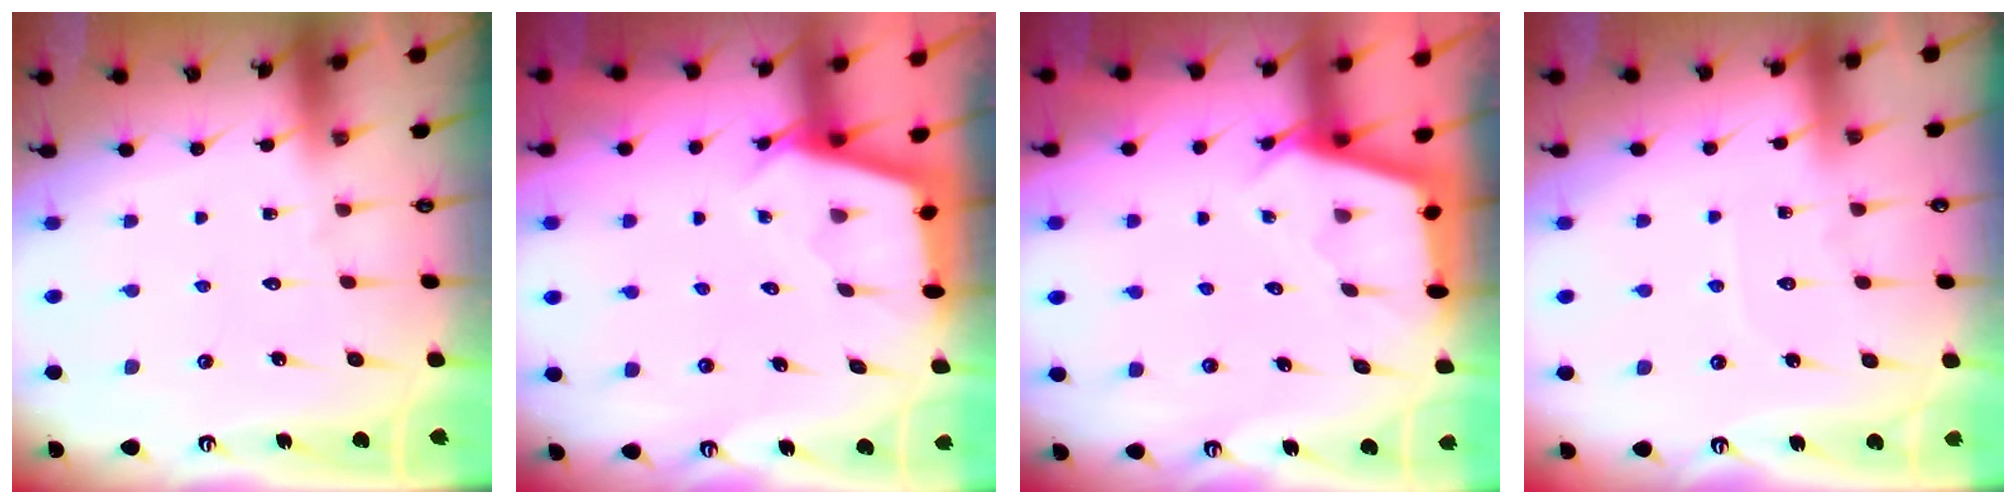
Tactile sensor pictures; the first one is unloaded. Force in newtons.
{"total": 2.6, "press": 2.6, "slide": 0.5}
{"total": 2.5, "press": 2.5, "slide": 0.3}
{"total": 2.3, "press": 2.3, "slide": 0.4}